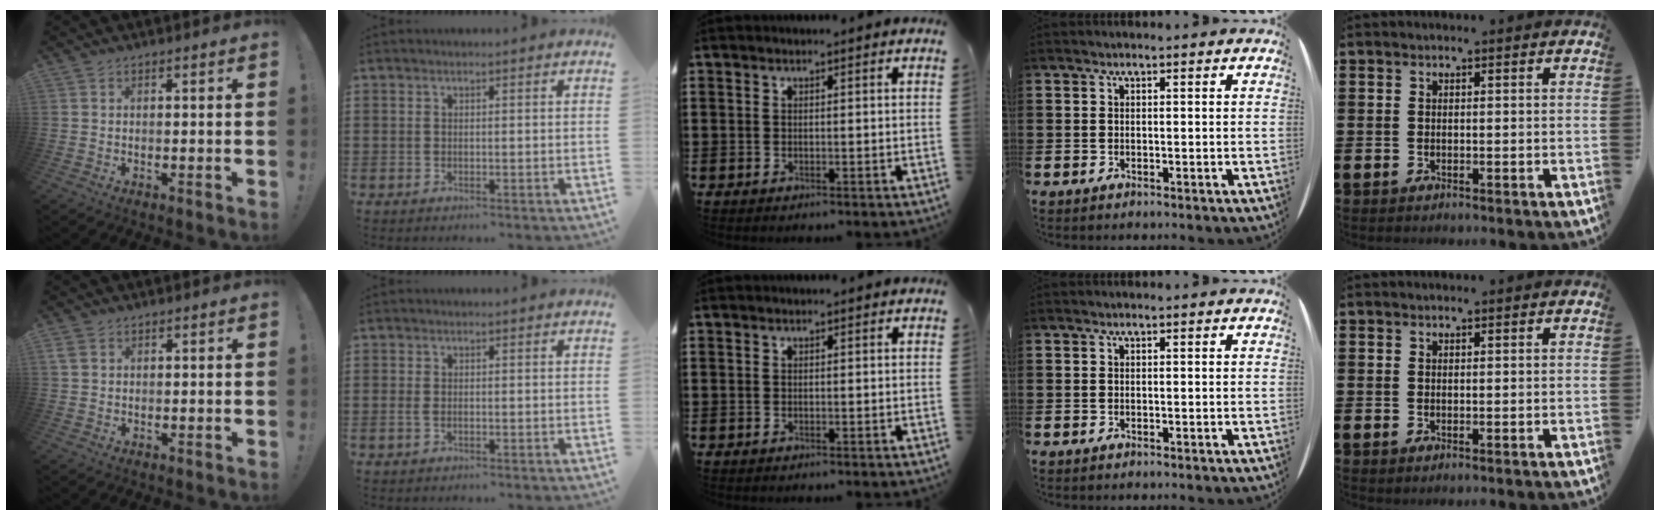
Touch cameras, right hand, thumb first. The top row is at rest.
{"thumb": {"total": 2.6, "force": [1.3, 1.8, 1.4], "torque": [-0.033, 0.007, 0.027]}, "index": {"total": 1.2, "force": [-0.3, 0.6, 0.9], "torque": [-0.019, 0.002, -0.007]}}